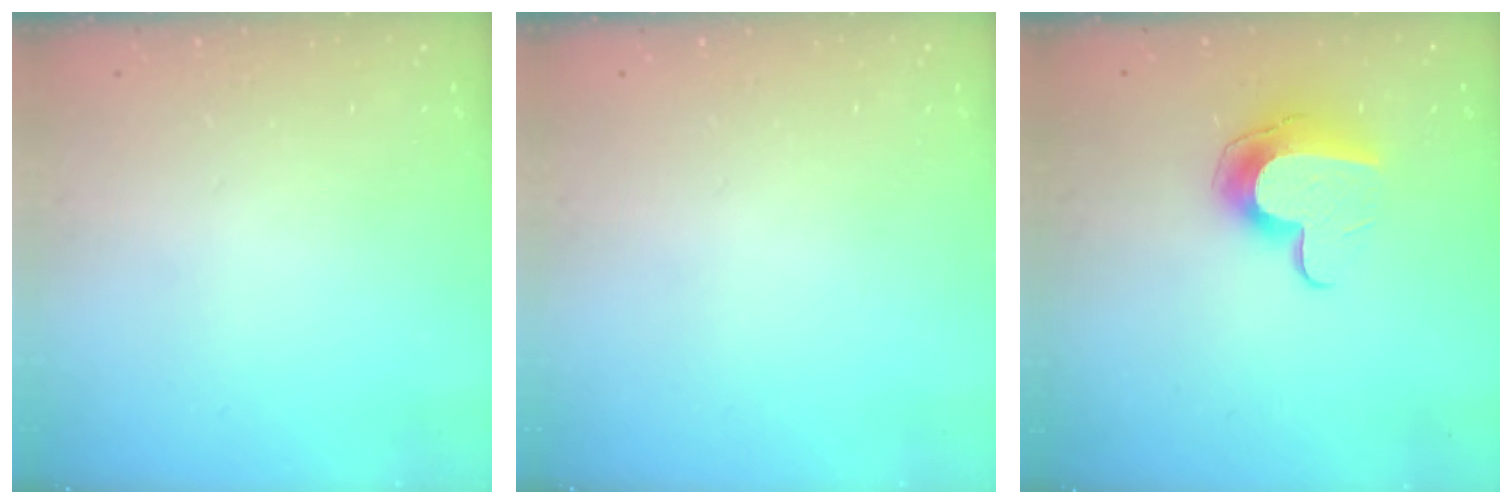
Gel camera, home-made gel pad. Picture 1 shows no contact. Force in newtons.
{"total": 0.0}
{"total": 11.8, "press": 11.8, "slide": 0.5}